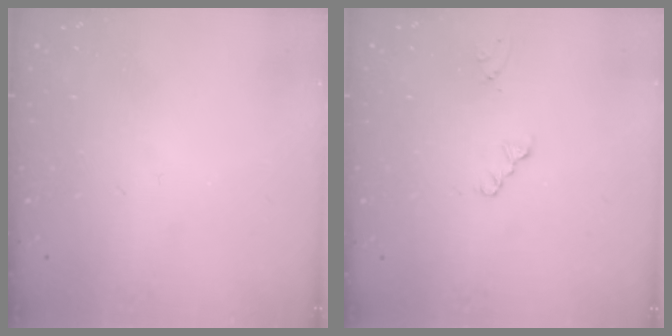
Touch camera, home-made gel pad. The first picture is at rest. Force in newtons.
{"total": 0.0}